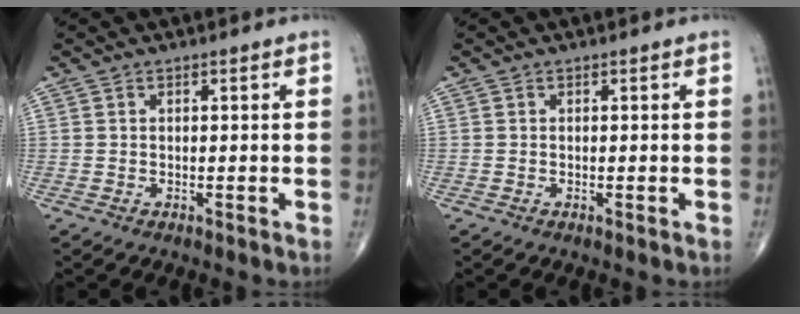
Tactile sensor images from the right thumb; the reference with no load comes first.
{"total": 0.0}